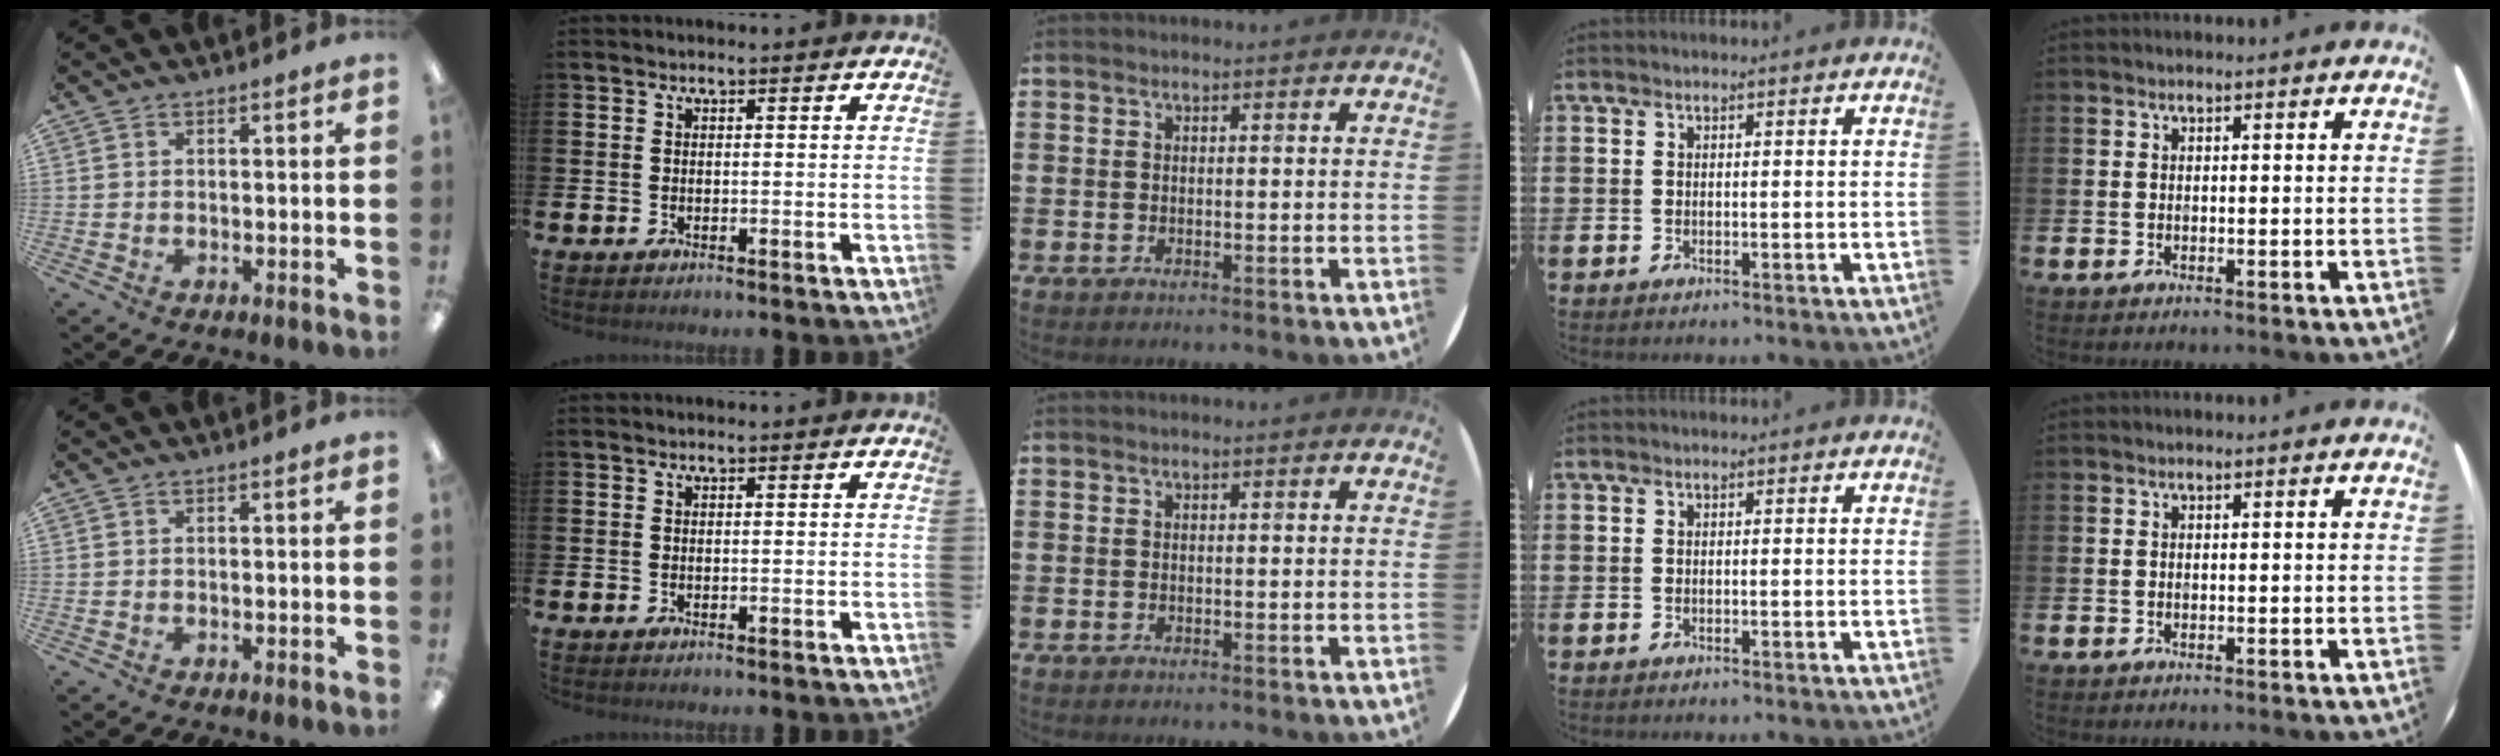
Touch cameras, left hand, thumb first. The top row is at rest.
{}